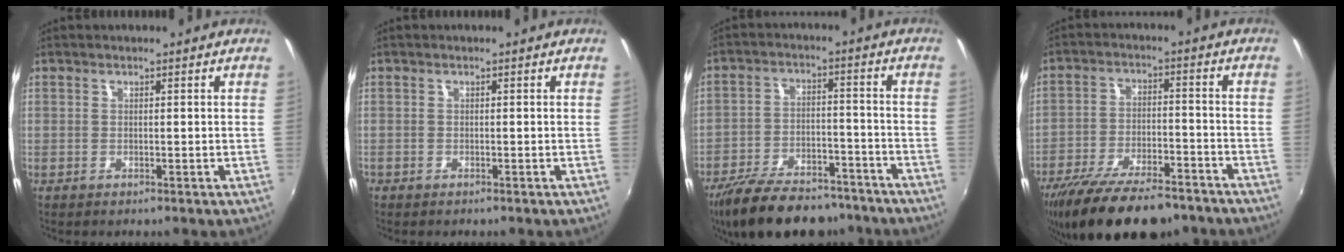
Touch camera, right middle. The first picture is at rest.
{"total": 0.6, "force": [-0.6, 0.2, 0.0], "torque": [-0.003, -0.003, -0.013]}
{"total": 19.9, "force": [-16.0, 7.5, 9.1], "torque": [-0.189, -0.015, -0.239]}
{"total": 18.8, "force": [-14.8, 5.9, 9.9], "torque": [-0.198, -0.034, -0.231]}